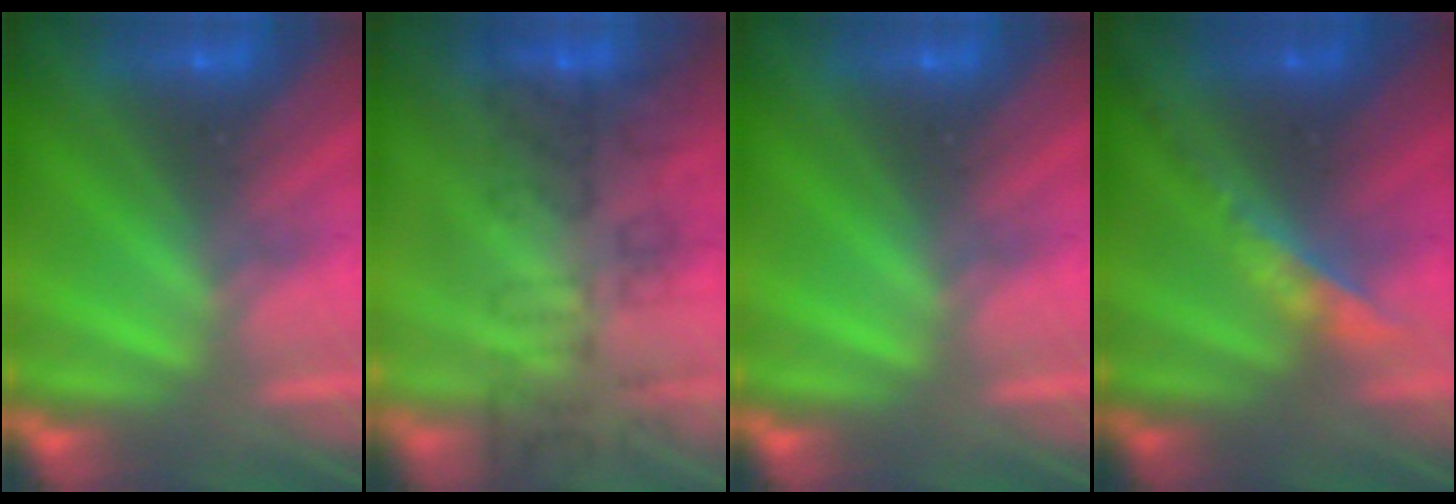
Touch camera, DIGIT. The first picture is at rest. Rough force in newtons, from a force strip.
{"total": 7.6}
{"total": 0.0}
{"total": 2.4}